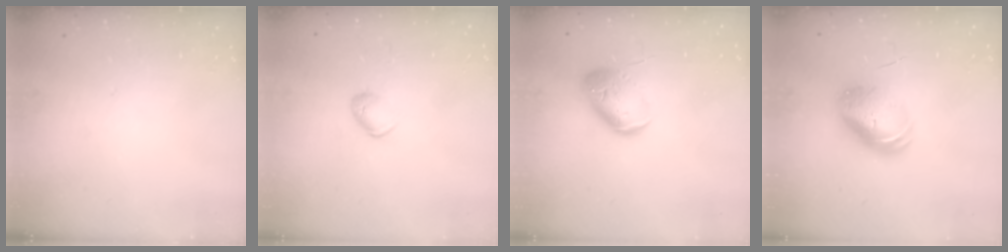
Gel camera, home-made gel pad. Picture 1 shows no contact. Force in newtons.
{"total": 5.4, "press": 5.2, "slide": 1.1}
{"total": 11.9, "press": 11.8, "slide": 1.4}
{"total": 9.4, "press": 9.2, "slide": 1.6}